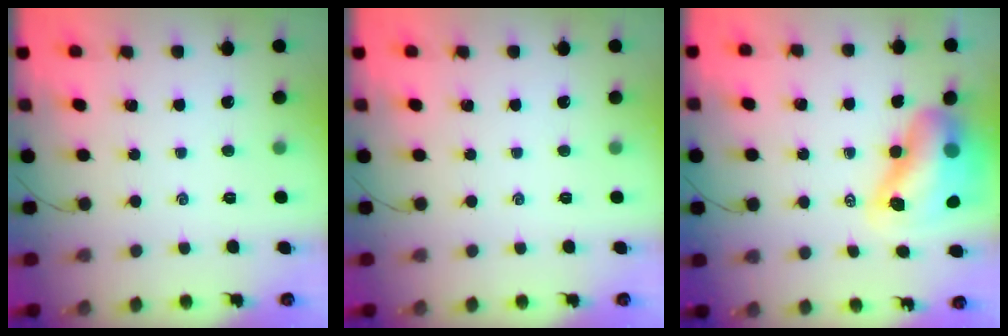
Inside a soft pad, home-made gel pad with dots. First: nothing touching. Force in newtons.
{"total": 0.0}
{"total": 14.6, "press": 14.1, "slide": 3.9}